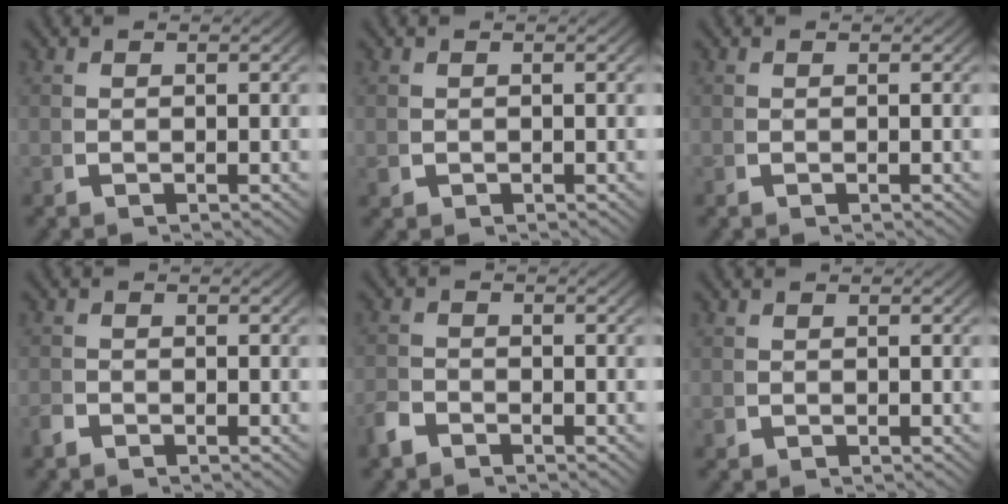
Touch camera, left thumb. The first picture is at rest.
{"total": 0.9, "force": [-0.2, 0.9, 0.2], "torque": [-0.007, -0.002, 0.000]}
{"total": 0.0}
{"total": 0.9, "force": [-0.9, 0.1, 0.1], "torque": [0.002, 0.002, -0.021]}
{"total": 1.6, "force": [-1.5, 0.4, 0.3], "torque": [-0.006, -0.002, -0.031]}
{"total": 0.5, "force": [-0.1, 0.5, 0.1], "torque": [-0.003, -0.001, 0.000]}